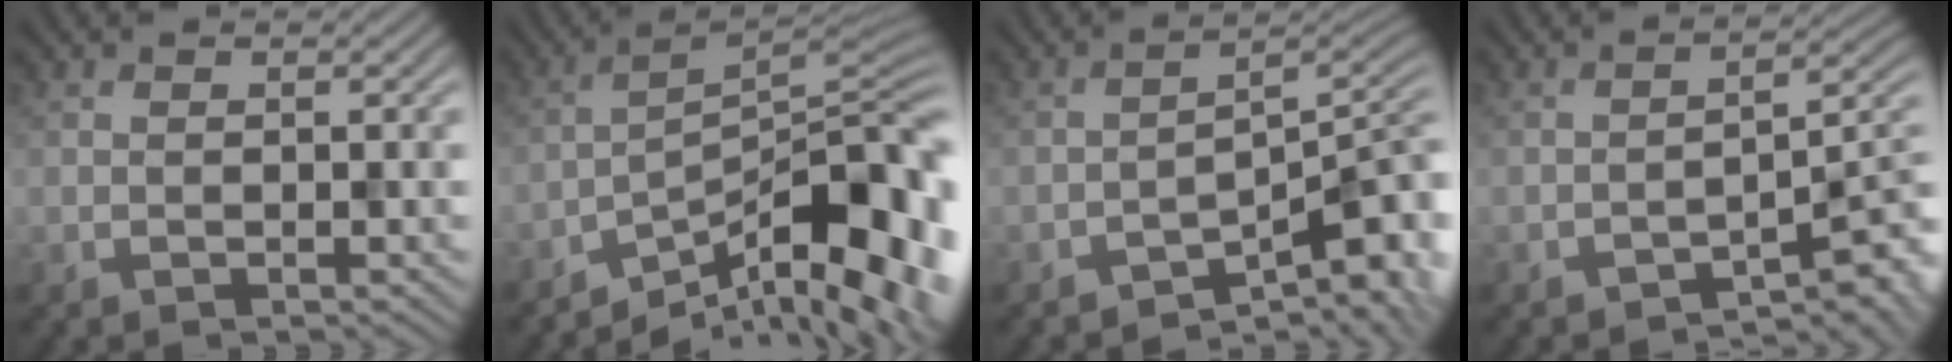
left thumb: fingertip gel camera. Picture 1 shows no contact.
{"total": 13.4, "force": [-8.2, 3.8, 9.8], "torque": [-0.166, -0.009, -0.136]}
{"total": 7.6, "force": [-5.0, 2.0, 5.4], "torque": [-0.066, 0.003, -0.080]}
{"total": 4.9, "force": [-3.4, 1.2, 3.3], "torque": [-0.044, 0.003, -0.058]}